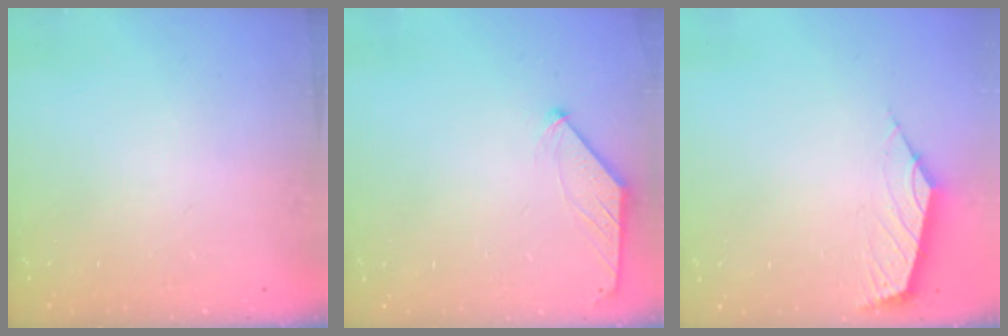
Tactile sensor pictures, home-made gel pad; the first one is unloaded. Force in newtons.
{"total": 0.5, "press": 0.4, "slide": 0.3}
{"total": 2.4, "press": 2.3, "slide": 0.6}